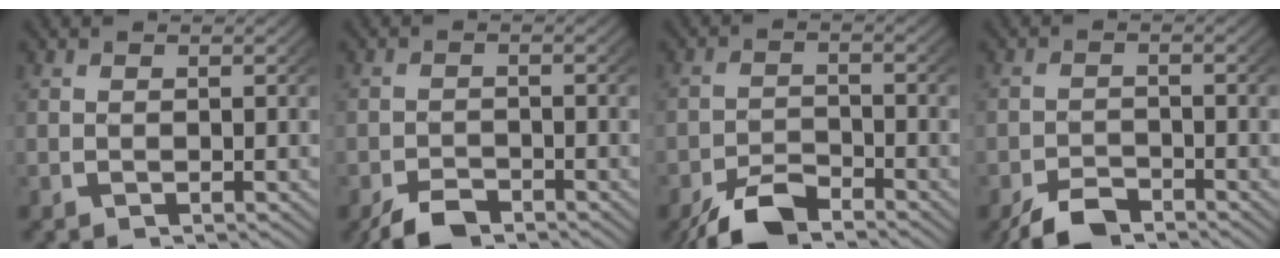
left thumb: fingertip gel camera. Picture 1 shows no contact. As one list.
[{"total": 3.2, "force": [-2.7, 1.3, 1.1], "torque": [-0.021, -0.014, -0.046]}, {"total": 5.0, "force": [-4.1, 1.9, 2.2], "torque": [-0.040, -0.011, -0.072]}, {"total": 3.7, "force": [-3.2, 1.4, 1.3], "torque": [-0.023, -0.014, -0.054]}]